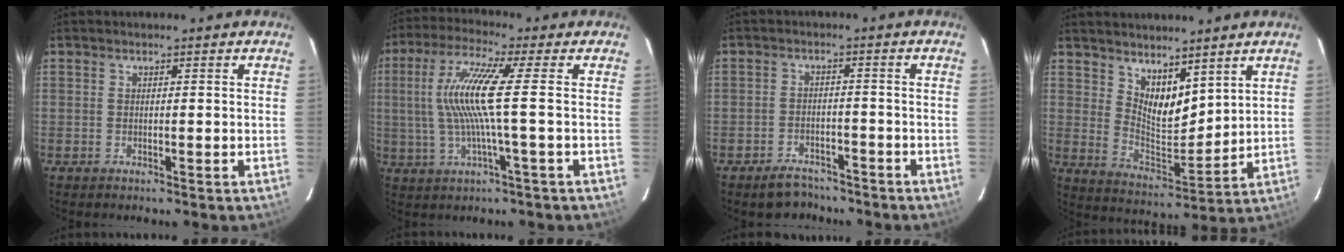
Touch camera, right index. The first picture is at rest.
{"total": 10.7, "force": [0.2, -0.4, 10.7], "torque": [-0.214, 0.002, 0.008]}
{"total": 6.0, "force": [-4.9, 3.1, 1.4], "torque": [-0.039, 0.012, -0.066]}
{"total": 8.9, "force": [6.3, 4.2, 4.6], "torque": [-0.070, -0.008, 0.124]}